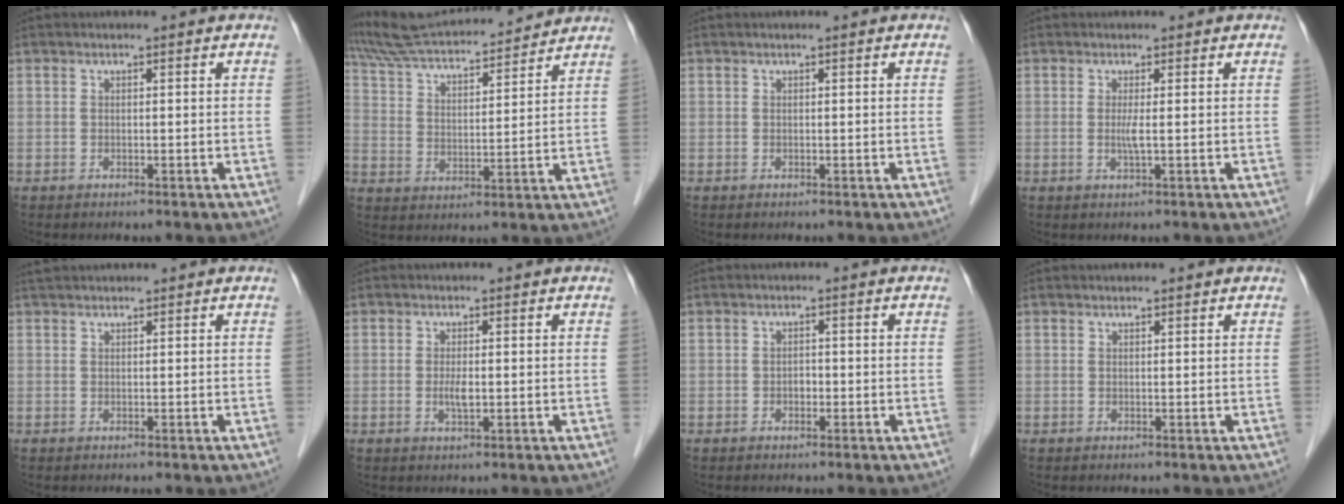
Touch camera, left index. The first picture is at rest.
{"total": 17.3, "force": [16.3, 1.8, 5.2], "torque": [-0.098, 0.028, 0.262]}
{"total": 0.0}
{"total": 1.4, "force": [-0.1, -0.2, 1.4], "torque": [-0.033, -0.001, -0.002]}
{"total": 1.9, "force": [1.7, 0.4, 0.6], "torque": [-0.011, 0.021, 0.032]}
{"total": 1.7, "force": [-0.2, 0.5, 1.6], "torque": [-0.035, -0.001, -0.004]}
{"total": 1.0, "force": [-0.5, 0.7, 0.6], "torque": [-0.007, 0.004, -0.010]}
{"total": 0.9, "force": [0.8, 0.1, 0.1], "torque": [-0.008, 0.011, 0.015]}